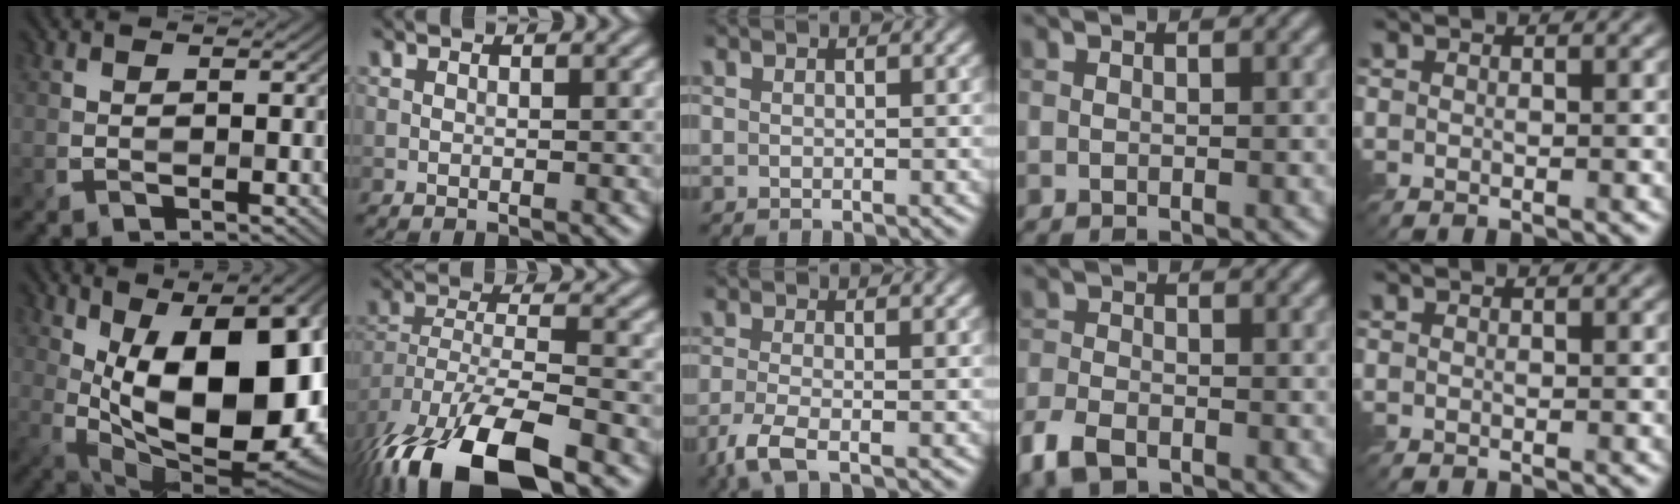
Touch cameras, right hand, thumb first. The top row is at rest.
{"thumb": {"total": 19.3, "force": [2.4, 9.0, 16.9], "torque": [-0.241, 0.008, 0.038]}, "index": {"total": 13.7, "force": [-9.4, 5.1, 8.7], "torque": [-0.191, -0.031, -0.162]}, "middle": {"total": 3.3, "force": [-1.9, 0.9, 2.6], "torque": [-0.059, -0.012, -0.047]}, "ring": {"total": 3.9, "force": [-2.6, 2.0, 2.1], "torque": [-0.047, -0.008, -0.060]}}